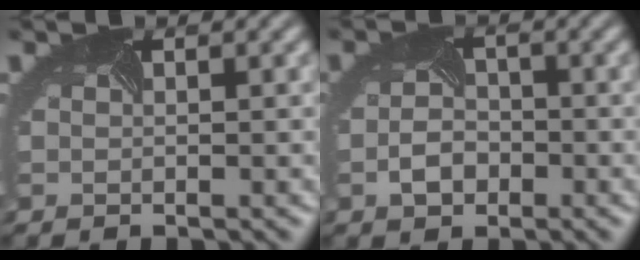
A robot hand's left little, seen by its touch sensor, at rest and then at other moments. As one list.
[{"total": 2.2, "force": [-1.1, 1.5, 1.1], "torque": [-0.027, -0.001, -0.023]}]